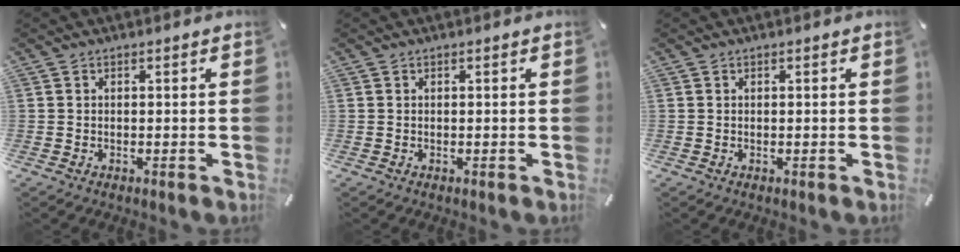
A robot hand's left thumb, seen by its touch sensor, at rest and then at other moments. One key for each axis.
{"total": 0.0}
{"total": 0.0}